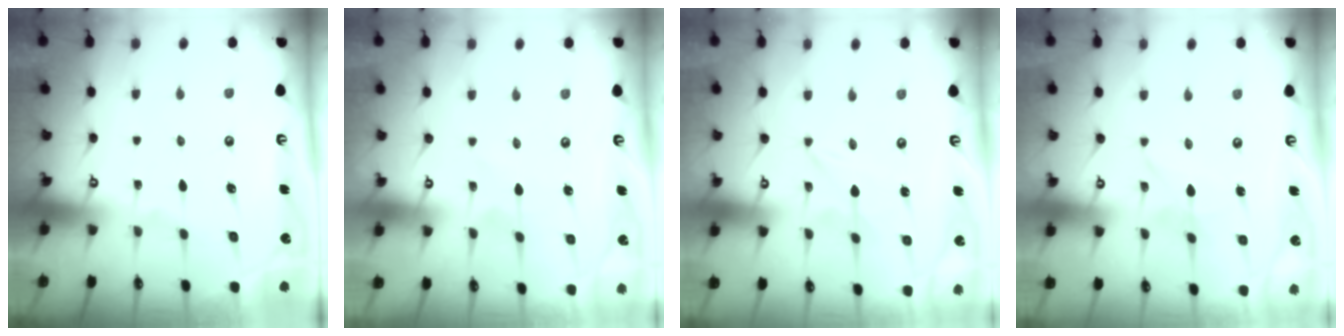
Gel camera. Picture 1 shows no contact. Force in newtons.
{"total": 2.7, "press": 2.7, "slide": 0.2}
{"total": 0.0}
{"total": 1.8, "press": 1.8, "slide": 0.2}